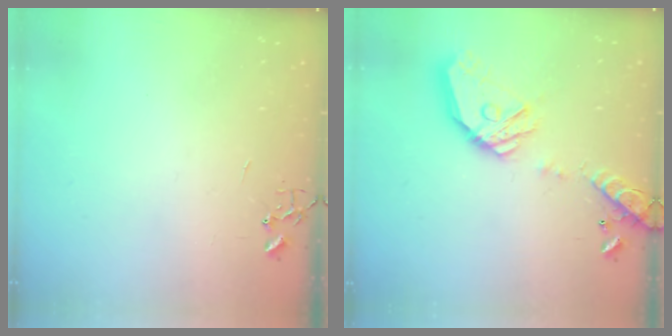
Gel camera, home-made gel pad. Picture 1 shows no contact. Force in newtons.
{"total": 19.0, "press": 18.9, "slide": 2.0}